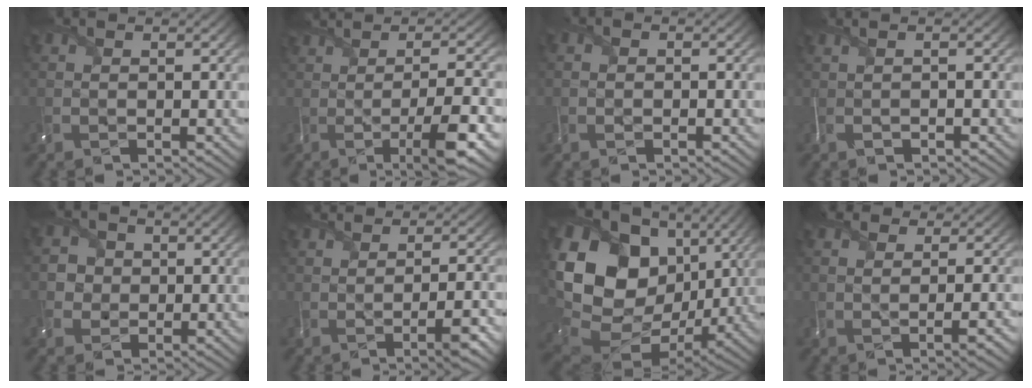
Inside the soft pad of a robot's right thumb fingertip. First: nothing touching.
{"total": 7.7, "force": [-1.6, 0.8, 7.4], "torque": [-0.095, 0.017, -0.025]}
{"total": 1.2, "force": [-1.1, 0.3, -0.1], "torque": [0.009, -0.003, -0.021]}
{"total": 1.0, "force": [-0.2, -0.1, 1.0], "torque": [-0.007, 0.005, -0.023]}
{"total": 2.8, "force": [-0.5, 2.7, 0.4], "torque": [-0.016, -0.001, -0.018]}
{"total": 3.1, "force": [-0.8, 0.2, 3.0], "torque": [-0.035, 0.012, -0.017]}
{"total": 19.1, "force": [2.6, 14.7, 11.9], "torque": [-0.289, -0.008, 0.066]}
{"total": 4.9, "force": [1.9, 1.9, 4.1], "torque": [-0.047, 0.030, 0.008]}